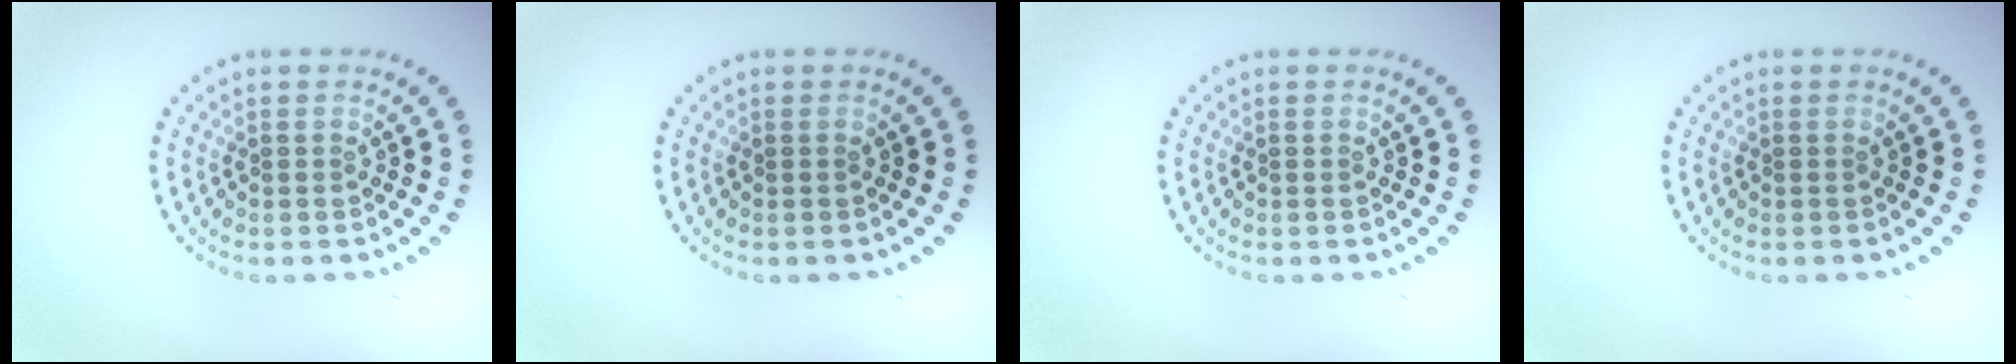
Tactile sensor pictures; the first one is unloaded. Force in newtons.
{"total": 0.0}
{"total": 0.0}
{"total": 0.0}